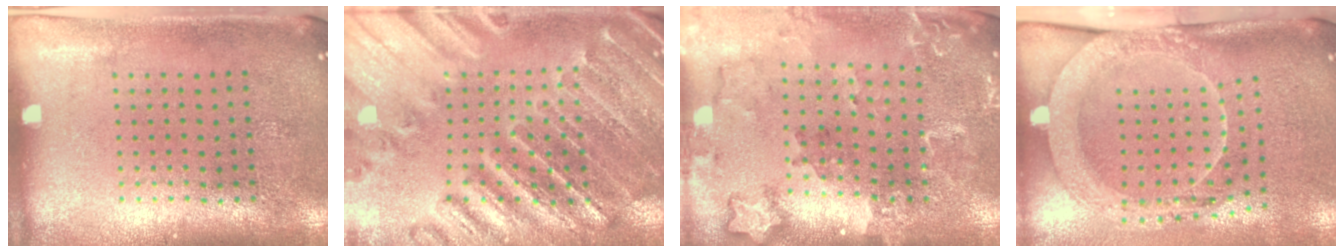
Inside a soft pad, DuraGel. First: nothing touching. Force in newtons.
{"total": 2.8, "press": 2.8, "slide": 0.4}
{"total": 1.8, "press": 1.7, "slide": 0.3}
{"total": 2.1, "press": 2.0, "slide": 0.5}